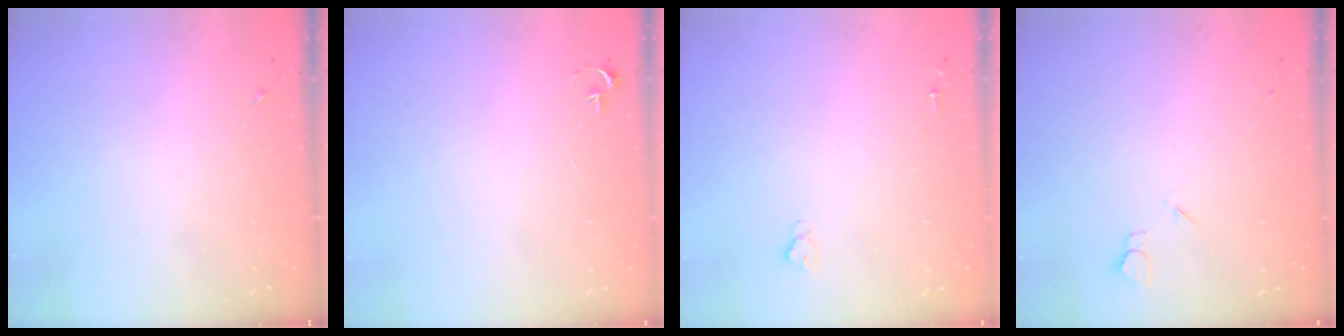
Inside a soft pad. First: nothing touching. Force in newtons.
{"total": 2.7, "press": 2.7, "slide": 0.3}
{"total": 2.6, "press": 2.5, "slide": 0.3}
{"total": 3.2, "press": 3.2, "slide": 0.4}